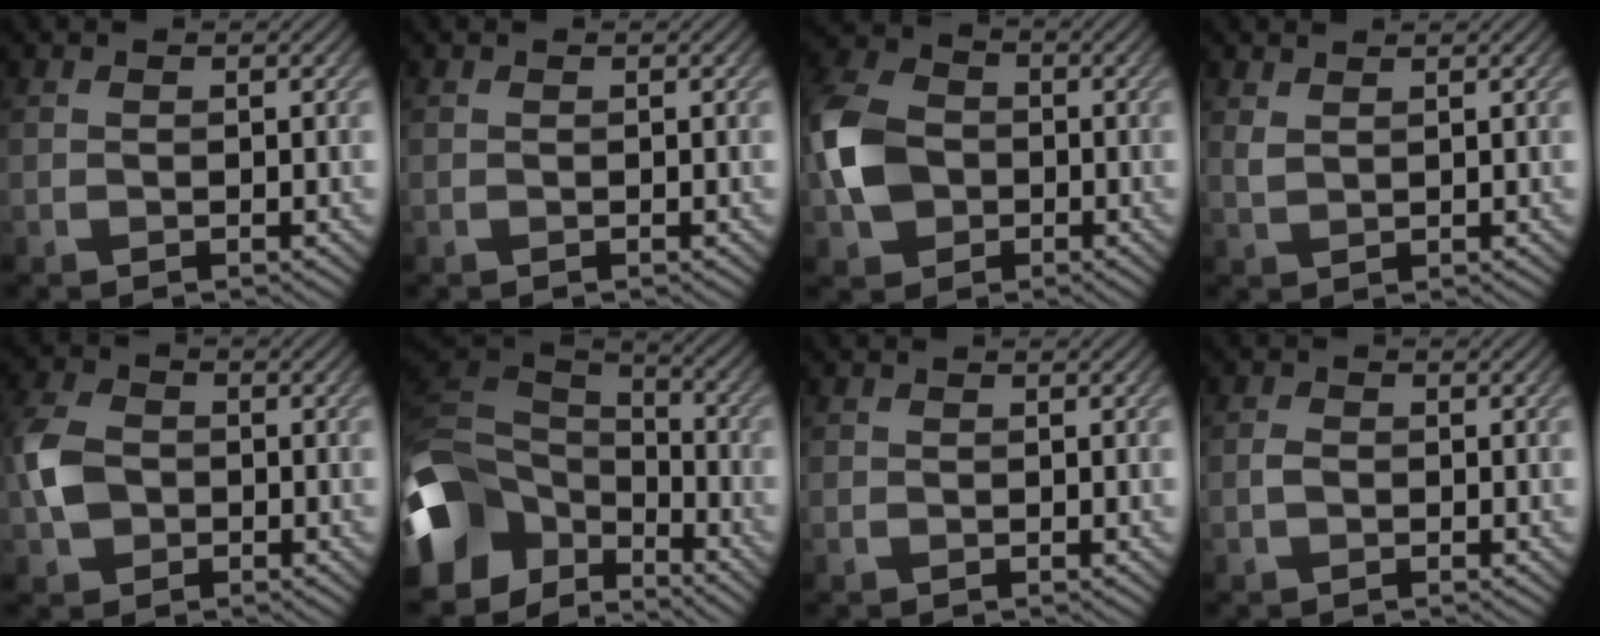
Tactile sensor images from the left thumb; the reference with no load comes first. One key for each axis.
{"total": 0.0}
{"total": 8.3, "fx": -1.4, "fy": 6.7, "fz": 4.8, "tx": -0.123, "ty": 0.001, "tz": -0.044}
{"total": 1.3, "fx": 1.1, "fy": 0.3, "fz": 0.6, "tx": -0.023, "ty": 0.001, "tz": 0.025}
{"total": 5.1, "fx": -1.0, "fy": 4.0, "fz": 3.0, "tx": -0.080, "ty": 0.000, "tz": -0.029}
{"total": 14.2, "fx": -6.5, "fy": 9.9, "fz": 7.9, "tx": -0.229, "ty": -0.022, "tz": -0.119}
{"total": 0.0}
{"total": 1.1, "fx": -0.4, "fy": 0.8, "fz": 0.6, "tx": -0.013, "ty": 0.003, "tz": -0.012}